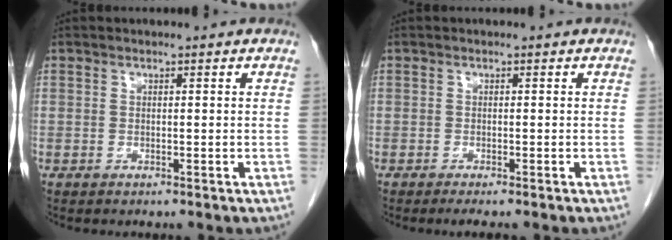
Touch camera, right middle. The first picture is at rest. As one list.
[{"total": 2.2, "force": [-1.8, 0.1, 1.3], "torque": [-0.016, -0.005, -0.023]}]